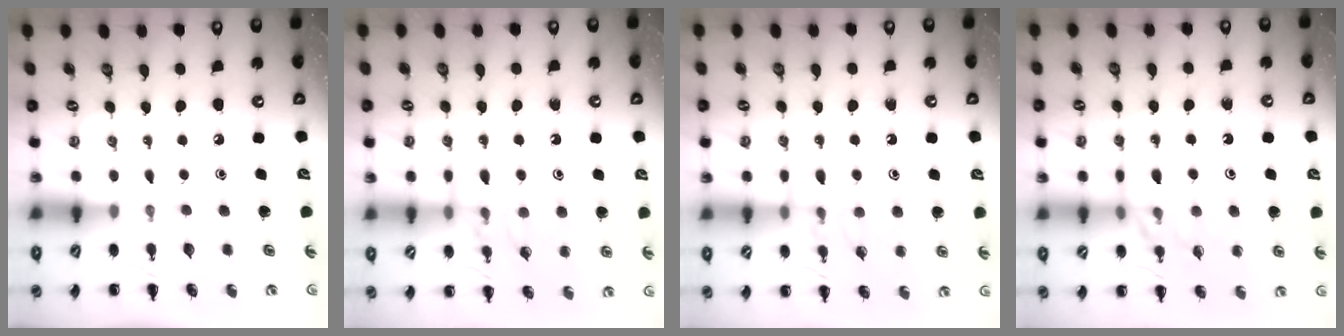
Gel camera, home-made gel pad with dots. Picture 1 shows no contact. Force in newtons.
{"total": 11.1, "press": 11.0, "slide": 1.3}
{"total": 11.5, "press": 11.5, "slide": 1.1}
{"total": 12.7, "press": 12.6, "slide": 2.1}